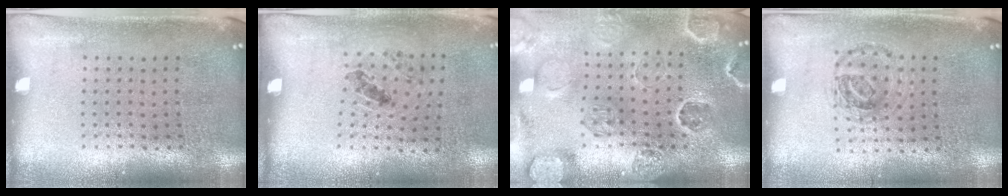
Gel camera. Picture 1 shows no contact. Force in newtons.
{"total": 1.2, "press": 0.7, "slide": 0.9}
{"total": 2.7, "press": 2.7, "slide": 0.6}
{"total": 0.9, "press": 0.9, "slide": 0.2}